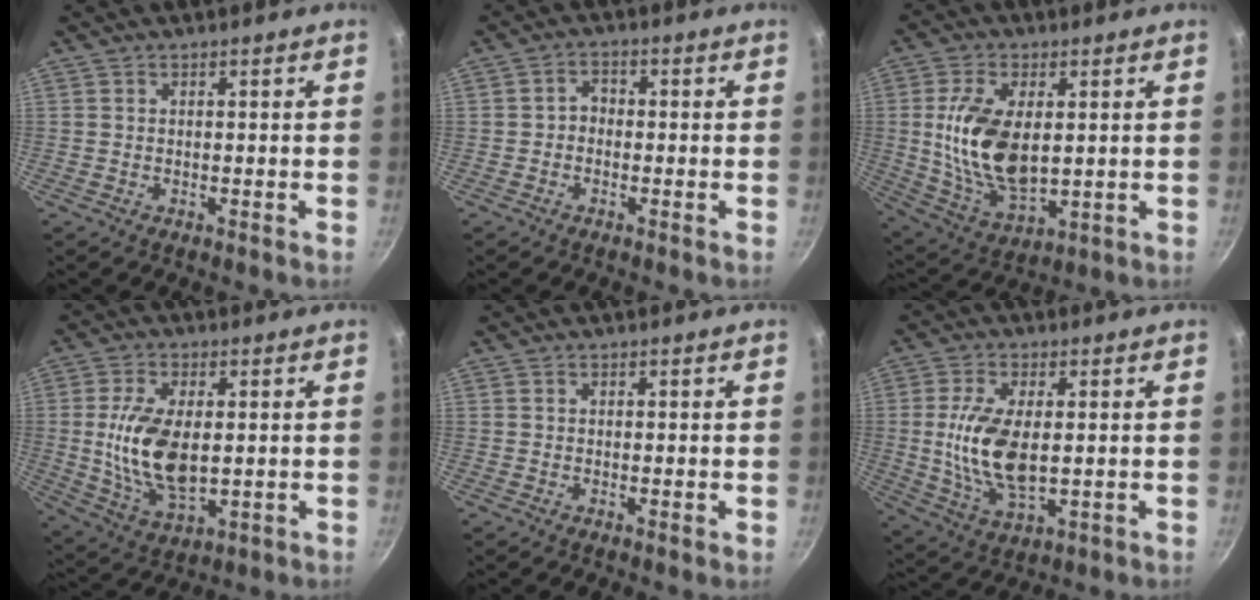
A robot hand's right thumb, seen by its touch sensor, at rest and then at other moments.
{"total": 2.6, "force": [-0.7, 2.0, 1.4], "torque": [-0.014, 0.014, -0.019]}
{"total": 15.8, "force": [1.7, 8.6, 13.1], "torque": [-0.240, -0.013, 0.042]}
{"total": 14.0, "force": [0.6, 7.6, 11.8], "torque": [-0.220, -0.007, 0.018]}
{"total": 0.7, "force": [-0.1, 0.1, 0.7], "torque": [-0.012, -0.001, -0.004]}
{"total": 12.6, "force": [0.5, 6.3, 10.9], "torque": [-0.213, -0.010, 0.013]}